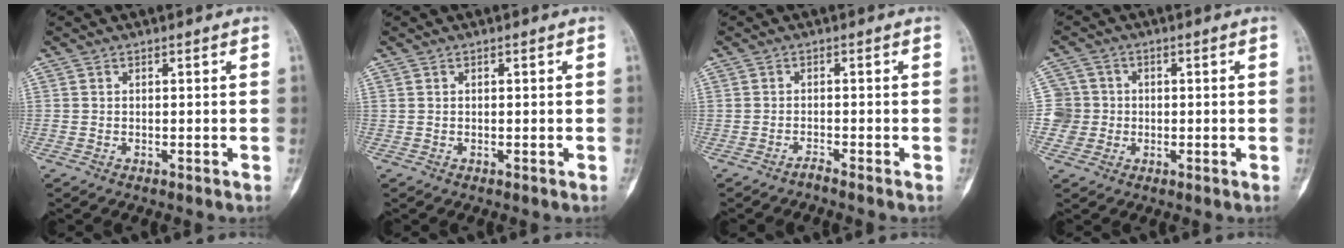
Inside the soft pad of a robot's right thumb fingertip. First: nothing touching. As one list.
[{"total": 0.0}, {"total": 1.1, "force": [-1.1, -0.2, 0.3], "torque": [-0.011, 0.004, -0.022]}, {"total": 5.5, "force": [-0.5, 5.4, 0.1], "torque": [0.026, 0.013, -0.015]}]